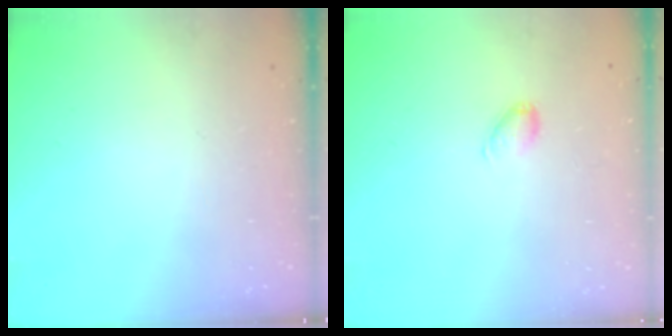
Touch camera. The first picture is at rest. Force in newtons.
{"total": 5.7, "press": 5.7, "slide": 0.6}